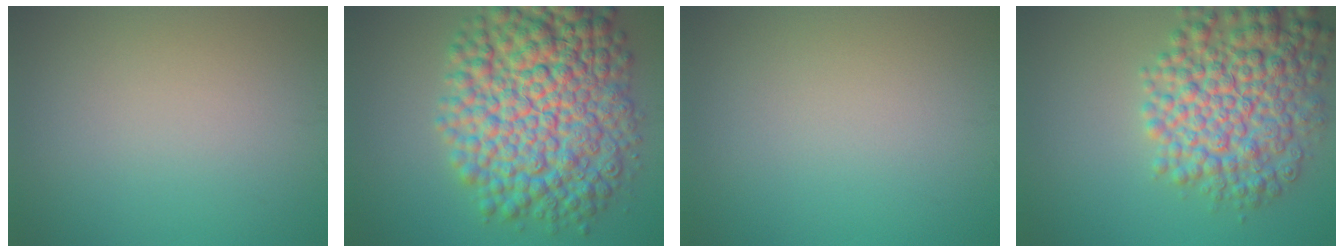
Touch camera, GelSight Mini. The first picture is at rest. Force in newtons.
{"total": 13.2, "press": 13.2, "slide": 0.2}
{"total": 0.0}
{"total": 8.7, "press": 8.7, "slide": 0.2}